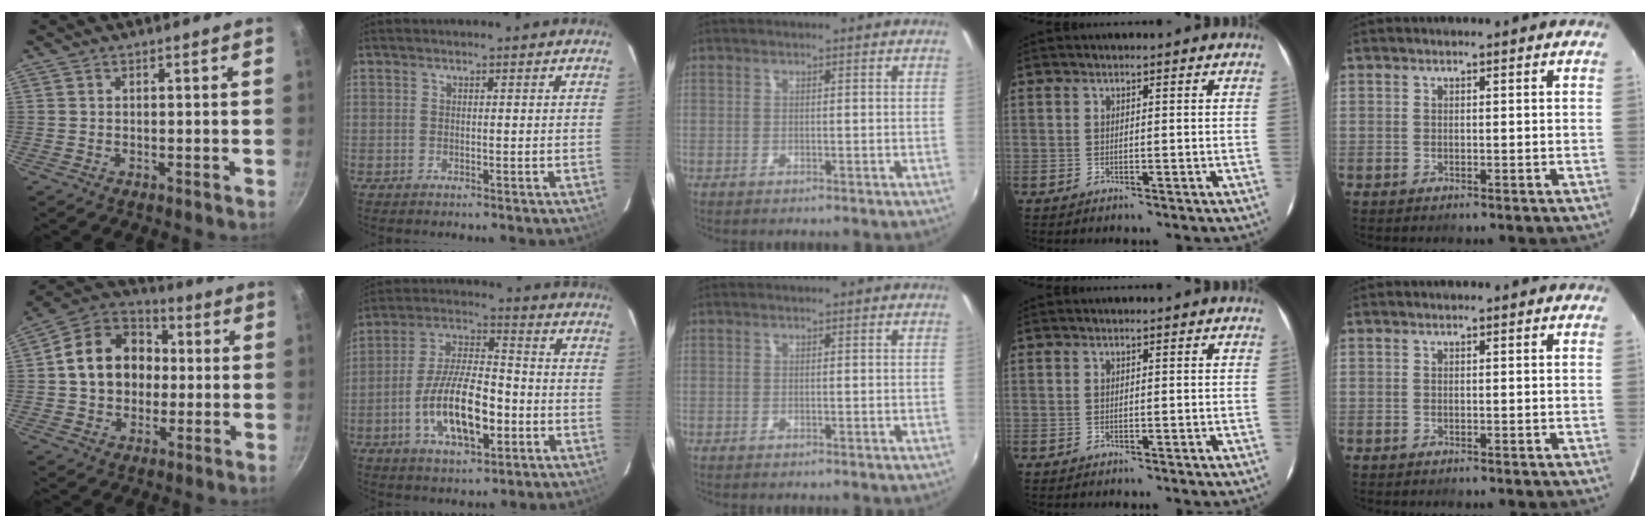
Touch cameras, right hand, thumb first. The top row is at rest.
{"thumb": {"total": 16.0, "force": [1.1, 12.8, 9.5], "torque": [-0.129, 0.030, 0.005]}, "index": {"total": 15.2, "force": [-4.7, 5.9, 13.2], "torque": [-0.258, 0.000, -0.080]}}